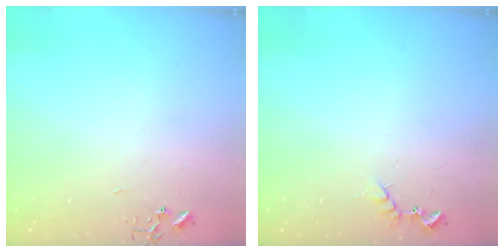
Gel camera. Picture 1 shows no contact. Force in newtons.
{"total": 6.0, "press": 6.0, "slide": 0.6}